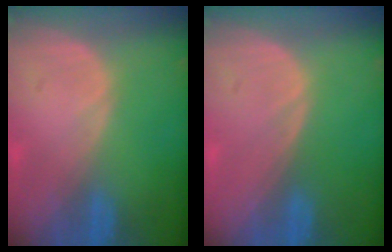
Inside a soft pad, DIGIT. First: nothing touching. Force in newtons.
{"total": 0.0}